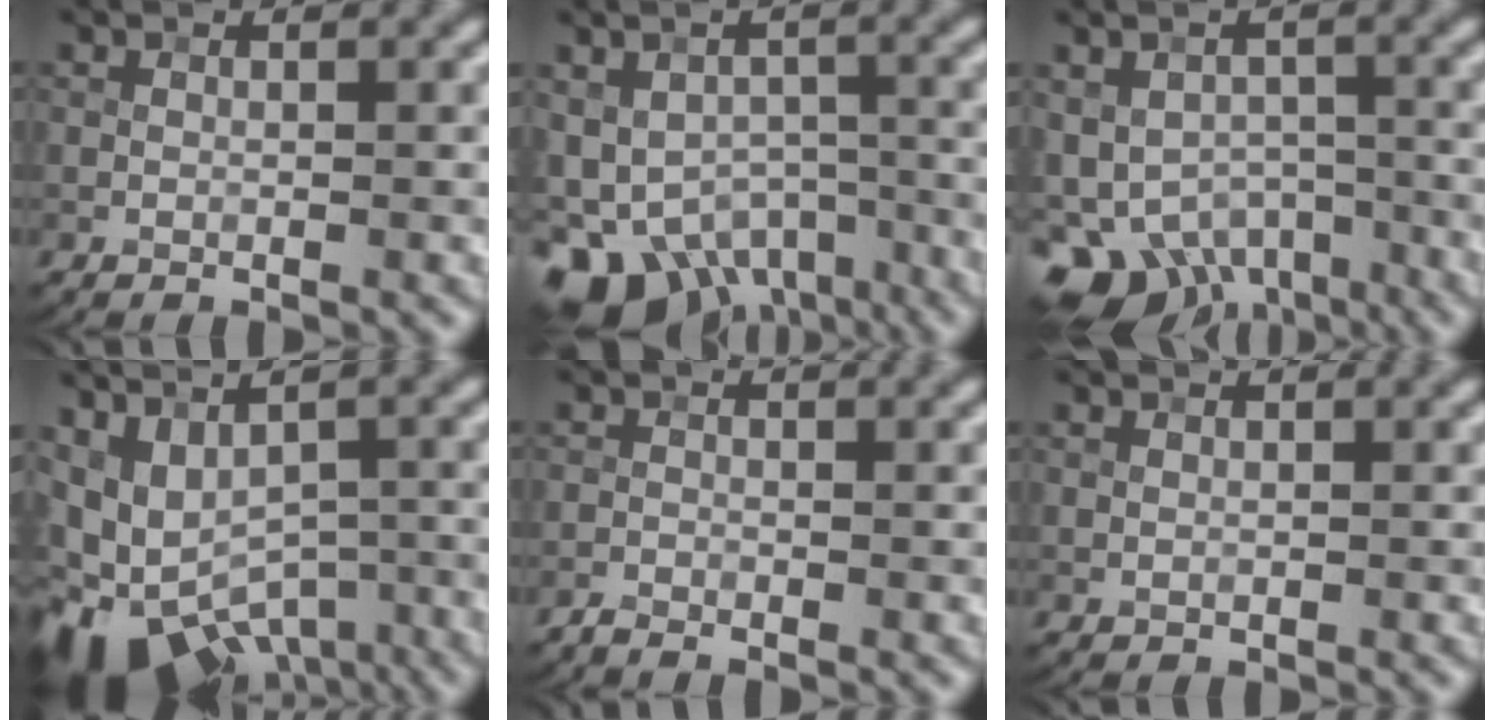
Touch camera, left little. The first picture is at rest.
{"total": 11.2, "force": [-7.5, 6.3, 5.4], "torque": [-0.091, -0.026, -0.107]}
{"total": 8.5, "force": [-5.4, 5.0, 4.4], "torque": [-0.066, -0.020, -0.081]}
{"total": 10.7, "force": [-4.6, 6.4, 7.3], "torque": [-0.119, -0.011, -0.043]}
{"total": 0.9, "force": [-0.9, 0.1, 0.1], "torque": [0.000, 0.000, -0.019]}
{"total": 0.0}